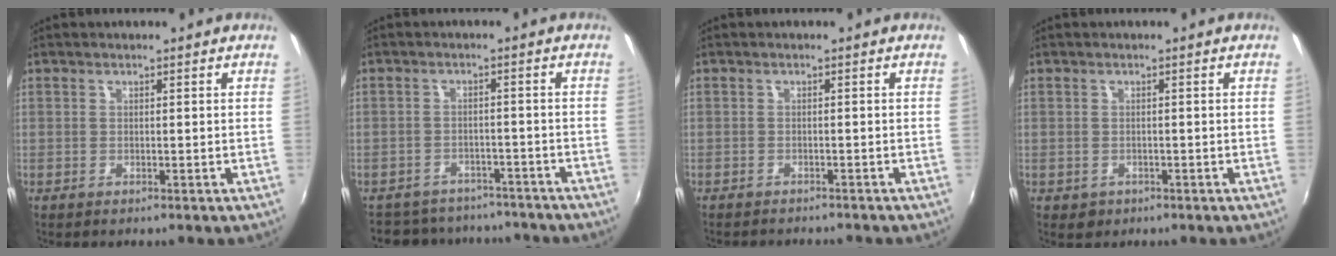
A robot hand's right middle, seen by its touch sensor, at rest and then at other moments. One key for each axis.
{"total": 13.7, "fx": -11.9, "fy": 5.7, "fz": 3.7, "tx": -0.090, "ty": 0.014, "tz": -0.158}
{"total": 4.6, "fx": -4.3, "fy": 1.0, "fz": 1.4, "tx": -0.037, "ty": -0.015, "tz": -0.063}
{"total": 2.0, "fx": -0.8, "fy": 1.7, "fz": 0.6, "tx": -0.016, "ty": -0.005, "tz": -0.008}